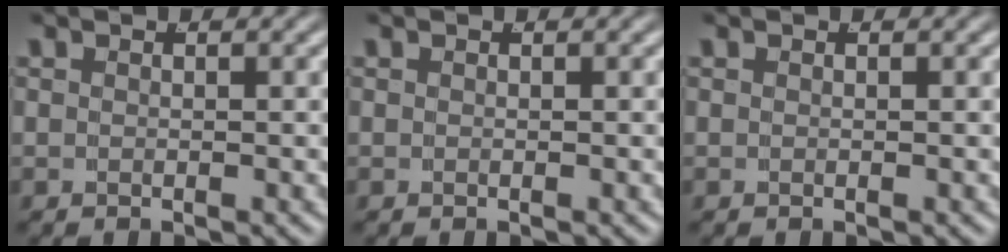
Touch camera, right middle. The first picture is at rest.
{"total": 0.0}
{"total": 0.0}